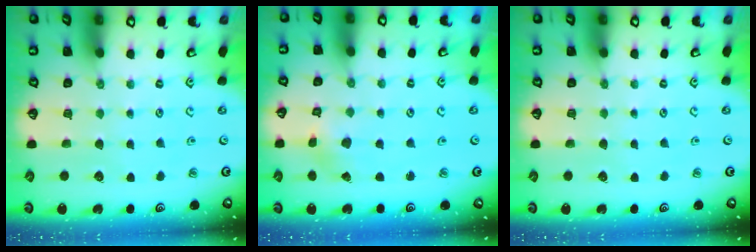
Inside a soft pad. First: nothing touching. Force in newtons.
{"total": 1.4, "press": 1.4, "slide": 0.4}
{"total": 0.0}